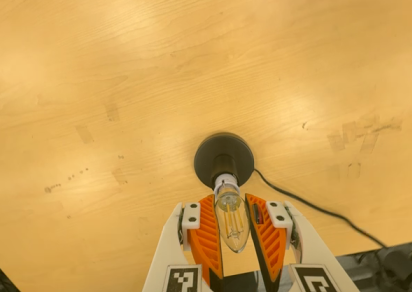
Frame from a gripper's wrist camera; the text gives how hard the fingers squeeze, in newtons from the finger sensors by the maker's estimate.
{"total": 11.4, "left": 10.8, "right": 12.1}